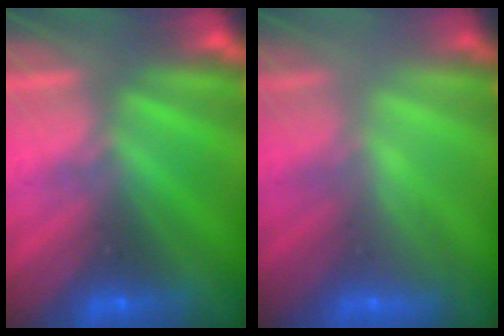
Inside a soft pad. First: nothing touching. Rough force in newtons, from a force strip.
{"total": 2.2}